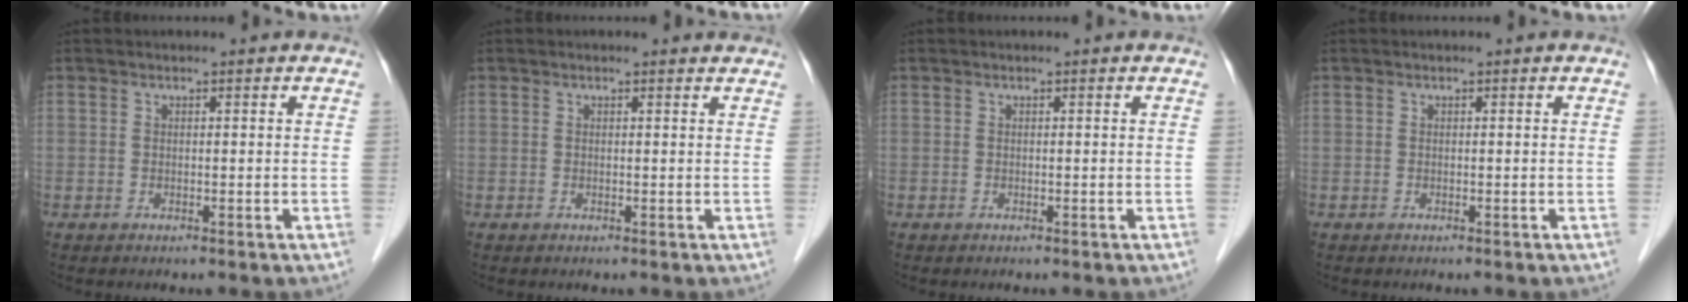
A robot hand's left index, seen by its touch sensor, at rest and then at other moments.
{"total": 1.0, "force": [1.0, 0.3, 0.1], "torque": [-0.012, -0.004, 0.002]}
{"total": 0.0}
{"total": 0.0}